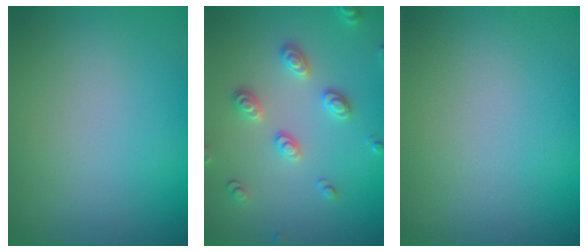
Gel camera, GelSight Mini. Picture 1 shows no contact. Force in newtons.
{"total": 2.8, "press": 2.7, "slide": 0.8}
{"total": 0.0}